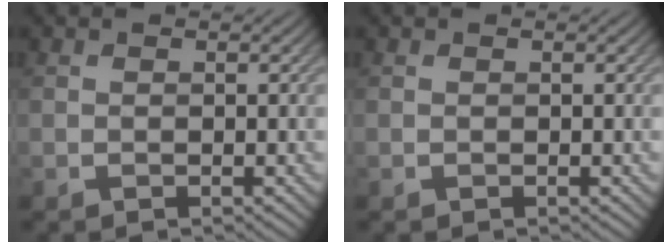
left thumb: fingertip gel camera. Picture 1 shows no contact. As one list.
[{"total": 0.0}]